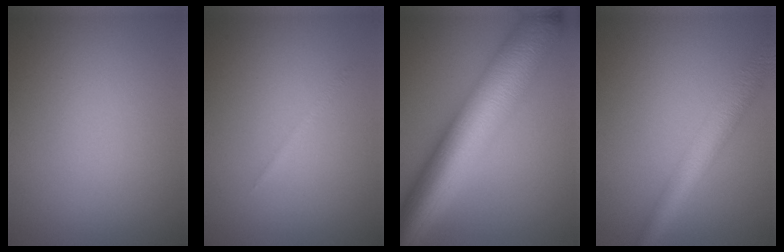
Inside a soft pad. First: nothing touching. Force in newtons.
{"total": 0.6, "press": 0.6, "slide": 0.0}
{"total": 13.4, "press": 13.4, "slide": 0.2}
{"total": 4.9, "press": 4.9, "slide": 0.2}